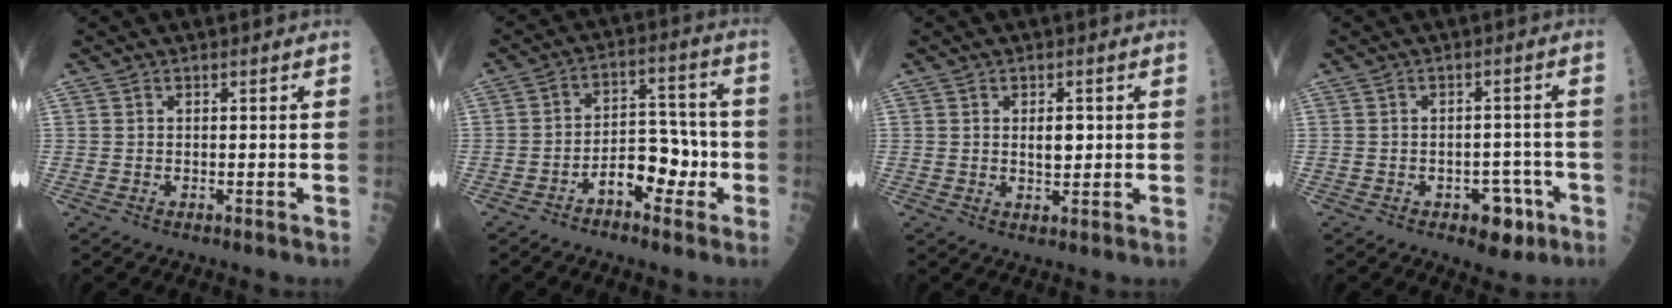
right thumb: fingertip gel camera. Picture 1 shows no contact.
{"total": 9.2, "force": [-3.7, 5.3, 6.6], "torque": [-0.072, 0.049, -0.062]}
{"total": 3.2, "force": [0.4, 1.7, 2.7], "torque": [-0.030, -0.004, 0.007]}
{"total": 5.9, "force": [-2.8, 3.6, 3.8], "torque": [-0.016, 0.025, -0.032]}